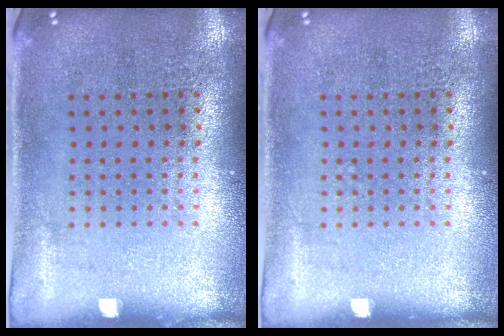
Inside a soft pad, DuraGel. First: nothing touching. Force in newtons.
{"total": 0.0}